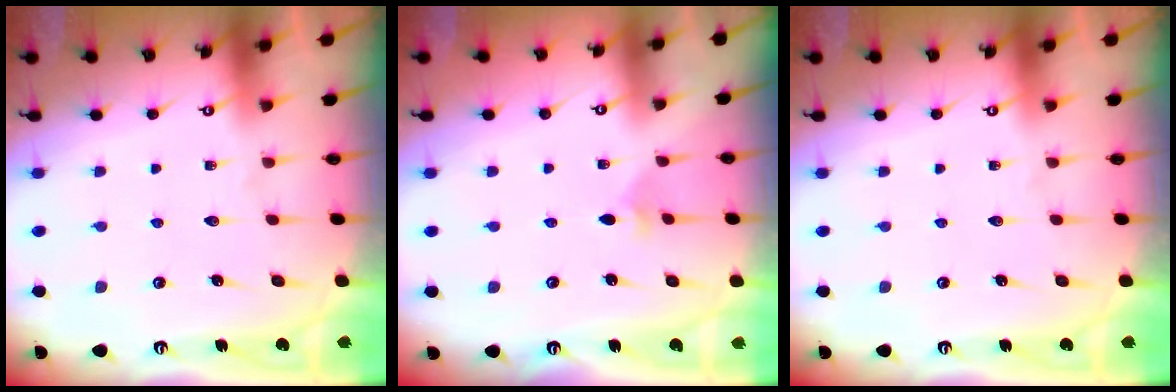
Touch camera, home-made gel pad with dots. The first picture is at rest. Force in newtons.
{"total": 1.9, "press": 1.9, "slide": 0.3}
{"total": 0.0}